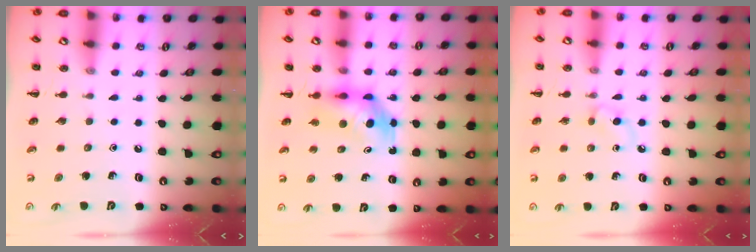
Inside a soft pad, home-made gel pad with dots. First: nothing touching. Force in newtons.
{"total": 5.1, "press": 5.0, "slide": 0.6}
{"total": 2.9, "press": 2.7, "slide": 1.2}